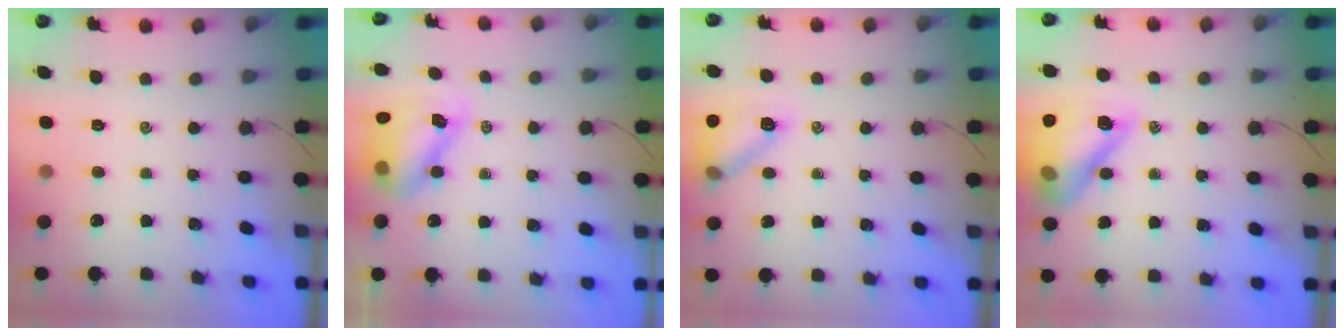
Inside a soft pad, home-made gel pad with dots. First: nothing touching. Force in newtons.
{"total": 9.1, "press": 8.7, "slide": 2.6}
{"total": 12.4, "press": 12.4, "slide": 0.4}
{"total": 16.6, "press": 16.5, "slide": 2.6}